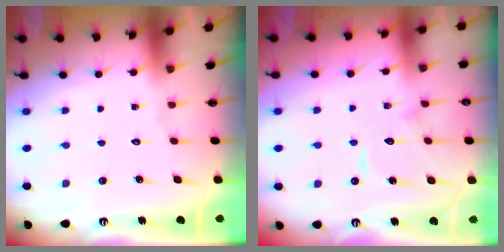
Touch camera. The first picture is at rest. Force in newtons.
{"total": 7.7, "press": 7.7, "slide": 0.8}